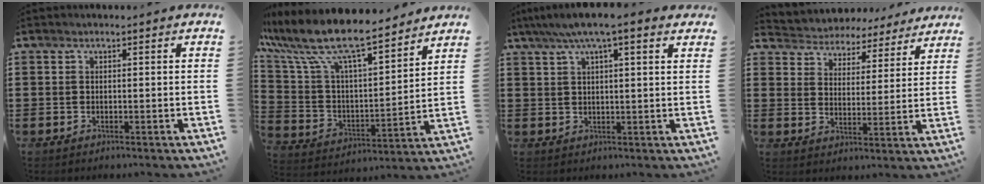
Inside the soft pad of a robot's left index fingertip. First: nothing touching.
{"total": 10.8, "force": [8.9, 2.0, 5.8], "torque": [-0.149, -0.059, 0.151]}
{"total": 5.4, "force": [3.5, 1.1, 4.0], "torque": [-0.084, 0.004, 0.060]}
{"total": 4.6, "force": [4.4, 0.7, -0.8], "torque": [-0.014, -0.034, 0.074]}